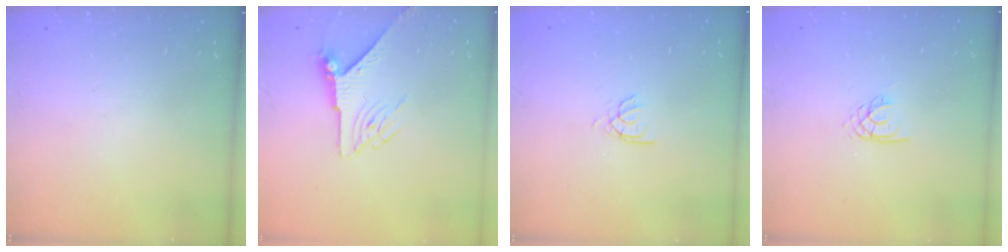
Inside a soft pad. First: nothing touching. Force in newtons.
{"total": 6.0, "press": 6.0, "slide": 0.4}
{"total": 2.5, "press": 2.4, "slide": 0.3}
{"total": 2.1, "press": 2.1, "slide": 0.3}